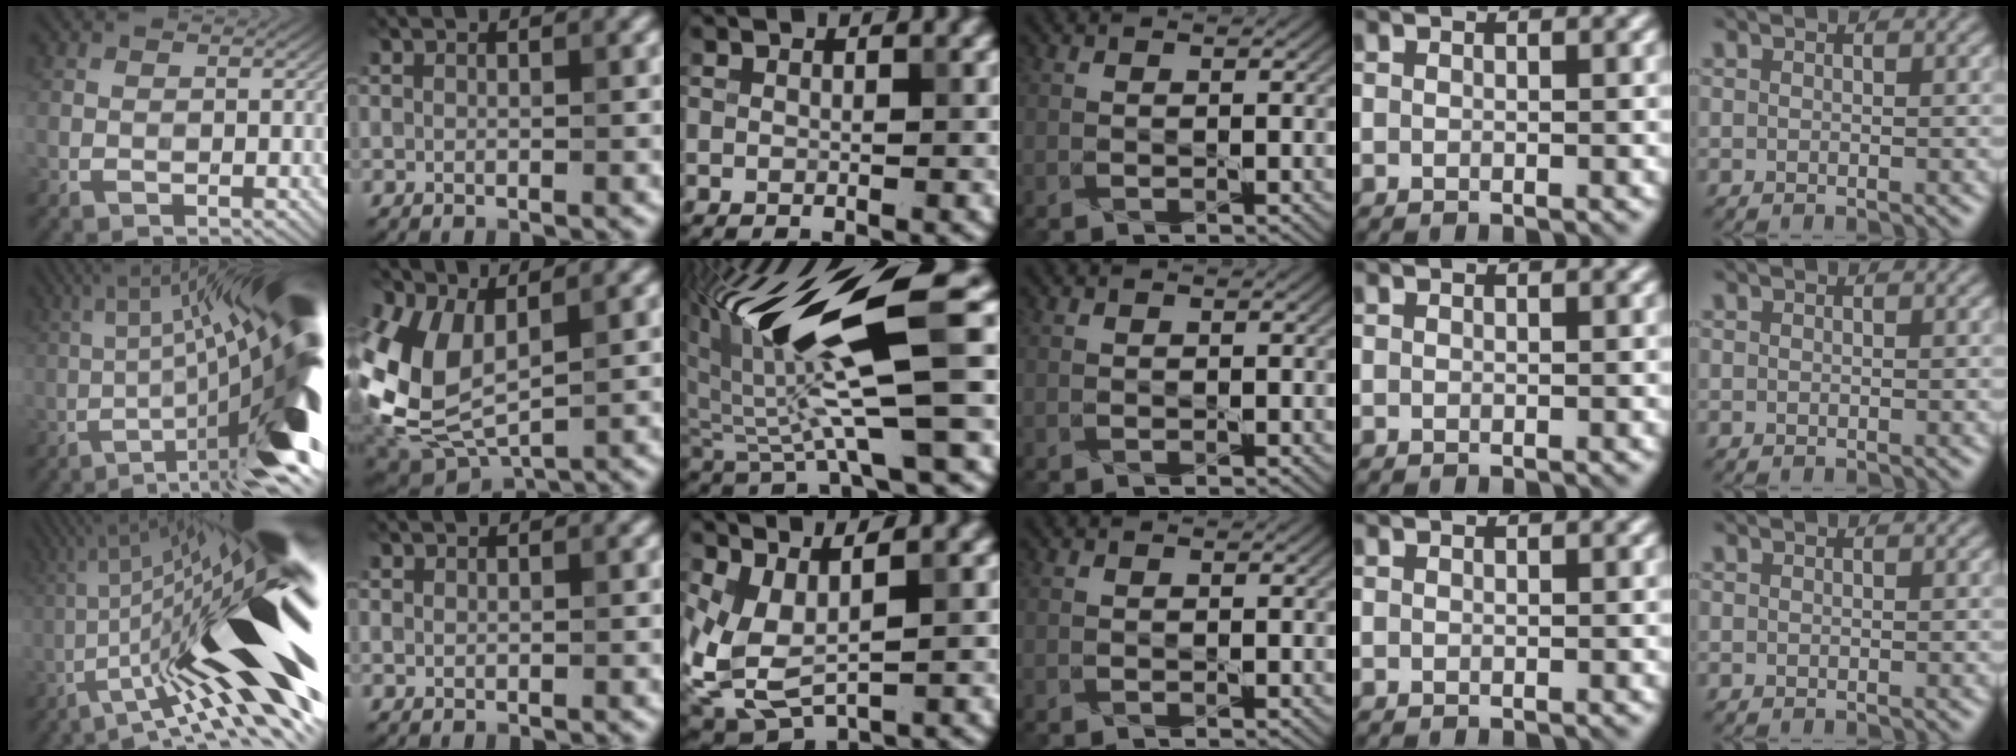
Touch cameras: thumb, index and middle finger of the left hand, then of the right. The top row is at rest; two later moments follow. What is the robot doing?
{"motion": "shake", "object": "medicine bottle"}